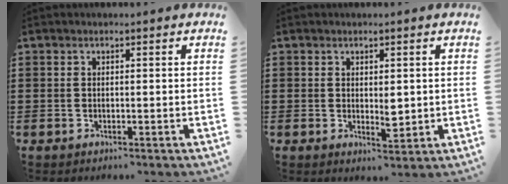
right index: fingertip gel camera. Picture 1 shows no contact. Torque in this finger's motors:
{"motor_torque": [0.14, 0.03, 0.12, 0.05]}